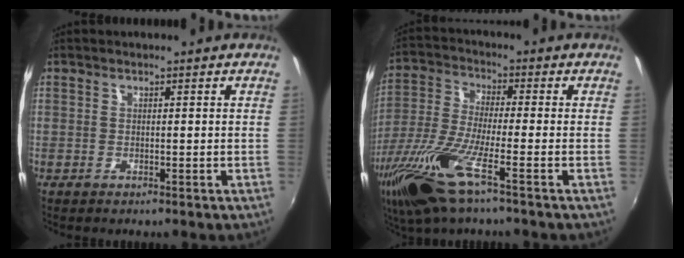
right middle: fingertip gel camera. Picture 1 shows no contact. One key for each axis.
{"total": 14.9, "fx": -8.3, "fy": 2.7, "fz": 12.0, "tx": -0.268, "ty": -0.039, "tz": -0.166}